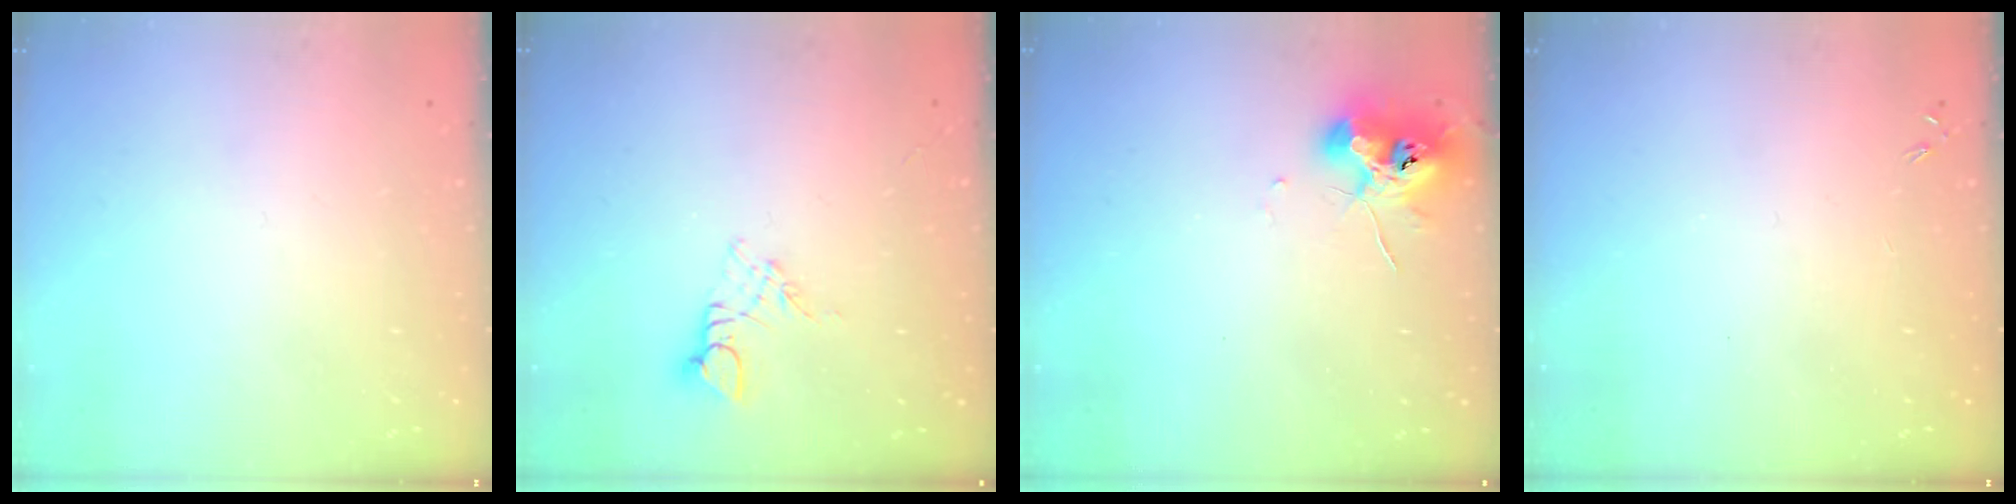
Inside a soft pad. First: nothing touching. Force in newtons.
{"total": 2.8, "press": 2.7, "slide": 0.3}
{"total": 9.6, "press": 9.6, "slide": 0.9}
{"total": 0.0}